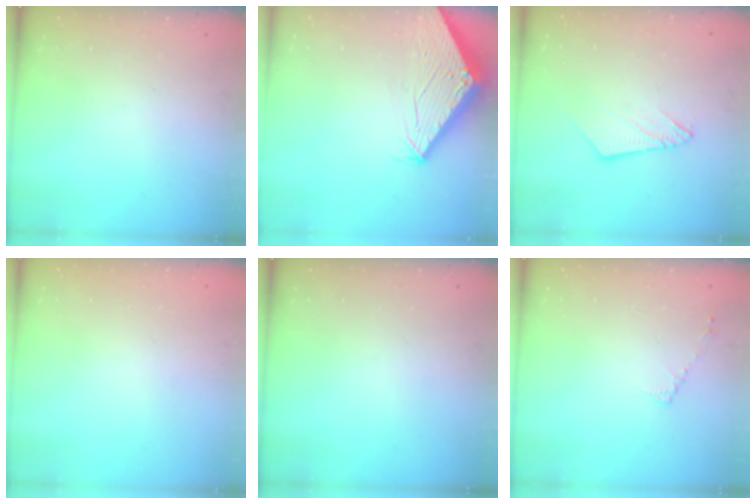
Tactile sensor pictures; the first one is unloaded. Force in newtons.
{"total": 2.7, "press": 2.7, "slide": 0.1}
{"total": 5.8, "press": 5.8, "slide": 0.3}
{"total": 0.7, "press": 0.3, "slide": 0.7}
{"total": 0.0}
{"total": 4.3, "press": 4.3, "slide": 0.6}